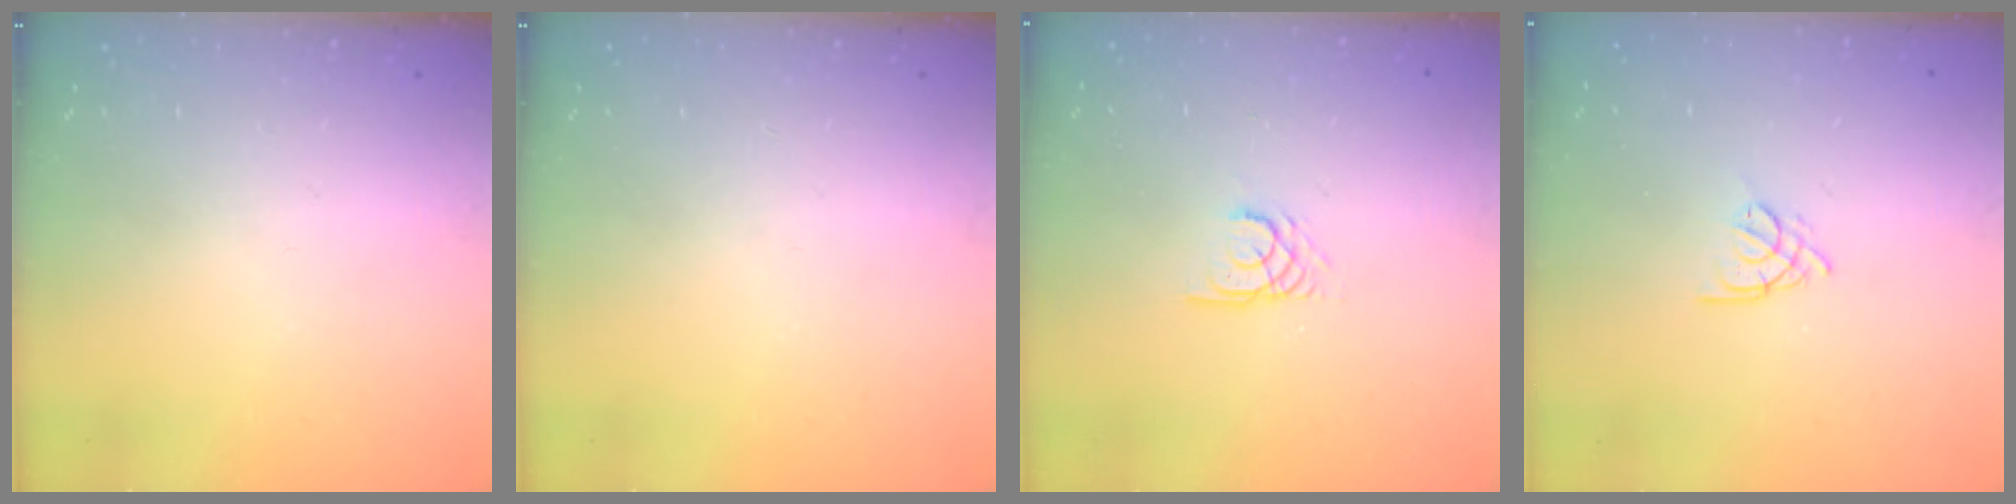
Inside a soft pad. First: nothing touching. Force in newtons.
{"total": 0.0}
{"total": 2.7, "press": 2.7, "slide": 0.1}
{"total": 2.5, "press": 2.5, "slide": 0.7}